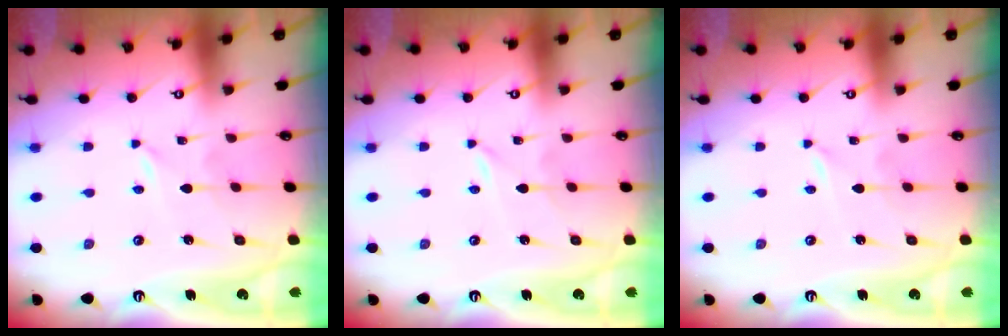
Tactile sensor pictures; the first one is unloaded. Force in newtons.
{"total": 0.0}
{"total": 0.0}